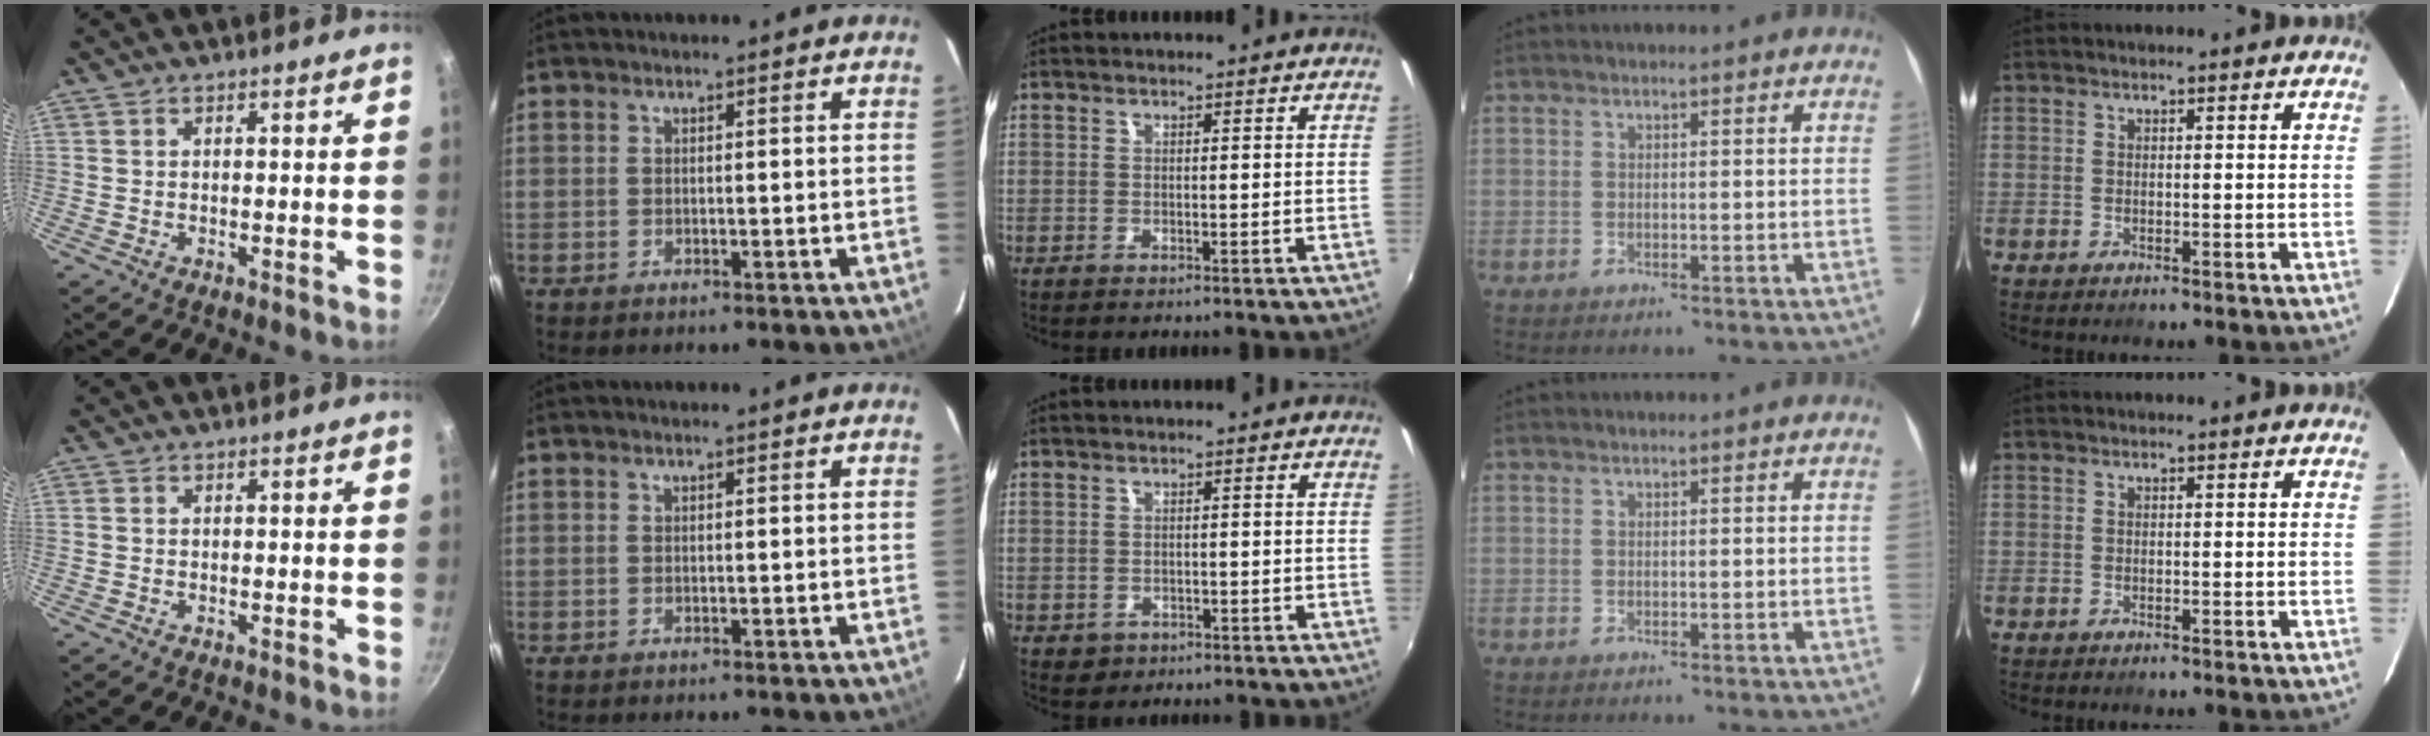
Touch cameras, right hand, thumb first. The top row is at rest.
{"middle": {"total": 3.5, "force": [-1.2, 3.0, 1.3], "torque": [-0.033, -0.006, -0.009]}}